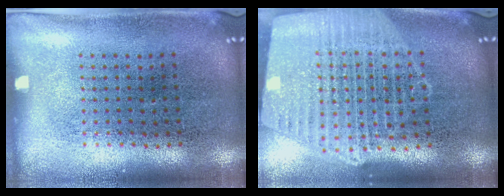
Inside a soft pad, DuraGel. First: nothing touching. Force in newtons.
{"total": 2.4, "press": 2.1, "slide": 1.2}